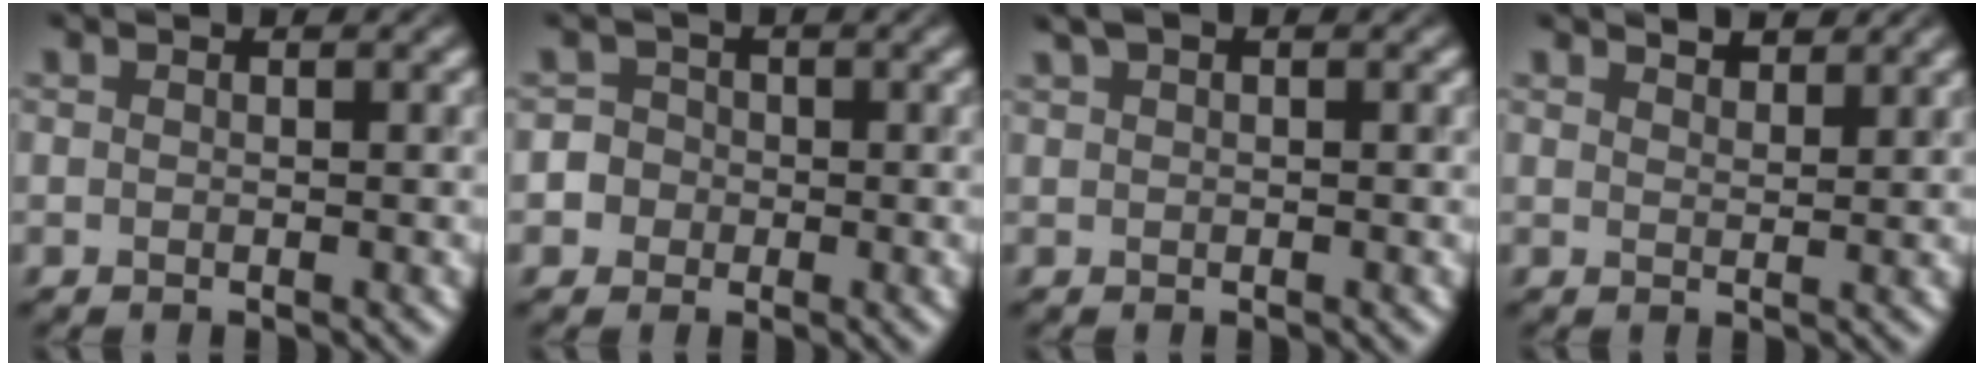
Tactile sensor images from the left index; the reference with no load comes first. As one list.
[{"total": 3.7, "force": [-1.0, 3.5, 0.5], "torque": [0.018, 0.020, -0.040]}, {"total": 1.0, "force": [0.7, 0.4, 0.6], "torque": [-0.010, 0.011, 0.013]}, {"total": 2.1, "force": [2.0, 0.5, 0.5], "torque": [-0.008, 0.000, 0.036]}]